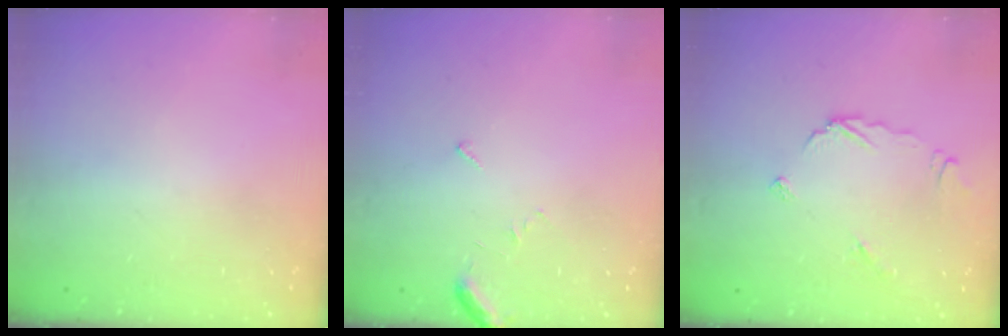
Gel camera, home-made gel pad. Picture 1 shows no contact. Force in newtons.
{"total": 5.1, "press": 5.1, "slide": 0.5}
{"total": 4.9, "press": 4.9, "slide": 0.4}